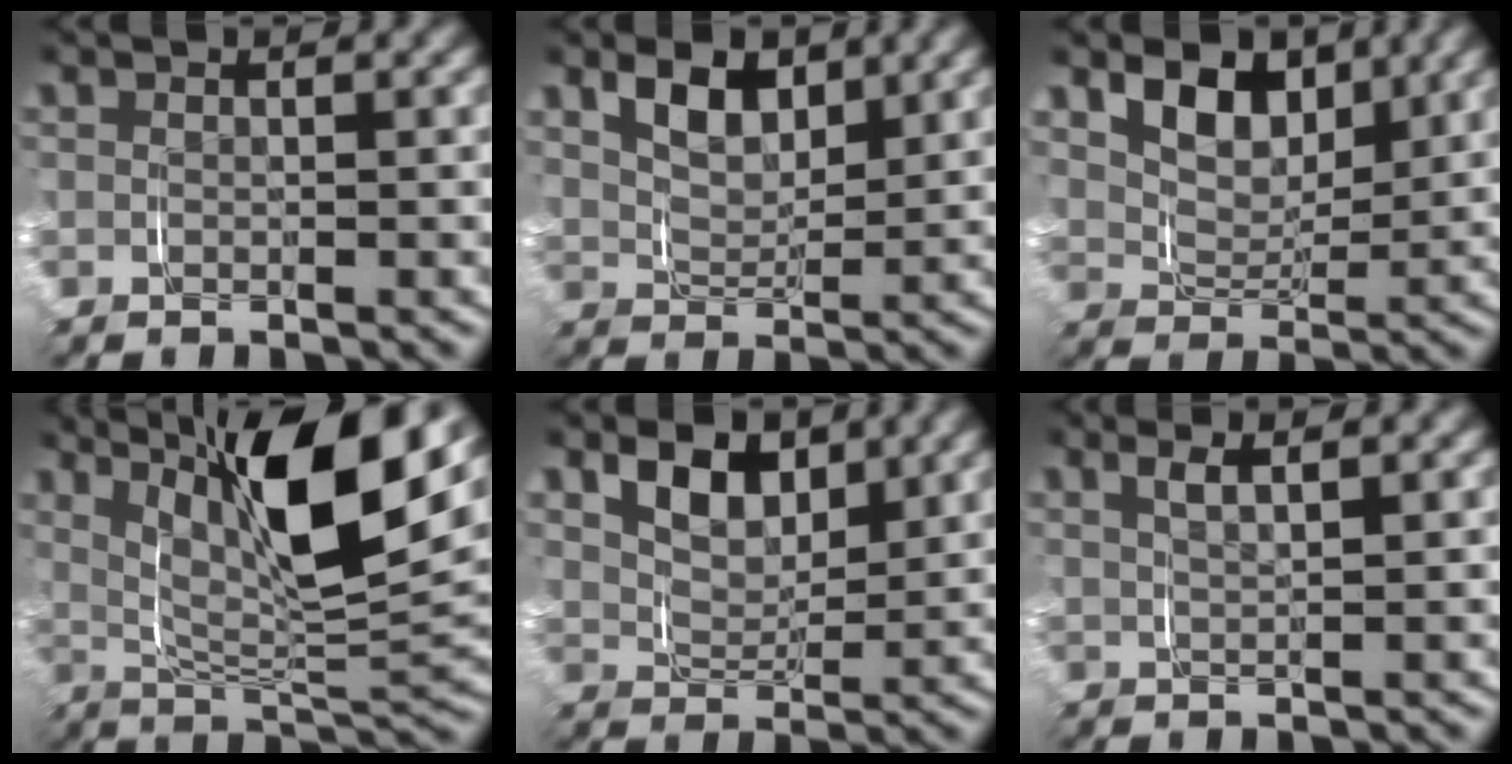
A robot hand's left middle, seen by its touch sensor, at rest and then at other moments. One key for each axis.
{"total": 5.0, "fx": 2.7, "fy": 3.0, "fz": 2.9, "tx": -0.055, "ty": 0.000, "tz": 0.043}
{"total": 6.0, "fx": 3.1, "fy": 3.8, "fz": 3.4, "tx": -0.070, "ty": 0.001, "tz": 0.054}
{"total": 12.3, "fx": 5.4, "fy": 4.1, "fz": 10.3, "tx": -0.157, "ty": 0.015, "tz": 0.079}
{"total": 5.3, "fx": 2.8, "fy": 3.3, "fz": 3.0, "tx": -0.055, "ty": 0.003, "tz": 0.047}
{"total": 2.3, "fx": 1.6, "fy": 0.5, "fz": 1.7, "tx": -0.029, "ty": 0.003, "tz": 0.029}